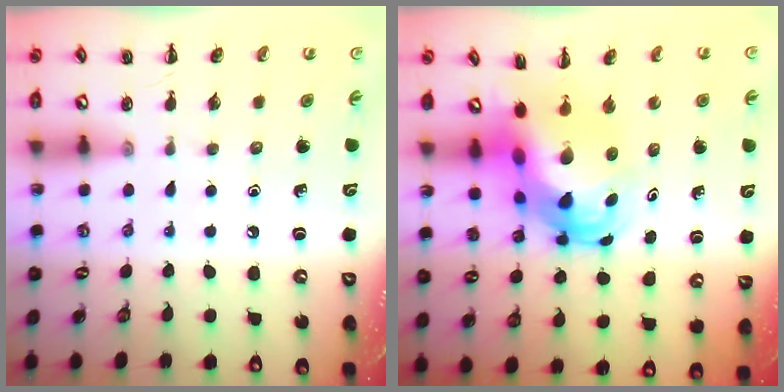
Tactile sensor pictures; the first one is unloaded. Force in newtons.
{"total": 8.7, "press": 8.4, "slide": 2.5}